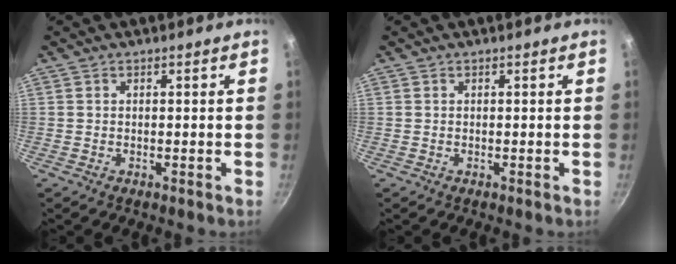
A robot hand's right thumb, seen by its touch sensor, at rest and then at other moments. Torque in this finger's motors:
{"motor_torque": [-0.06, 0.06, 0.00, 0.00, 0.00]}